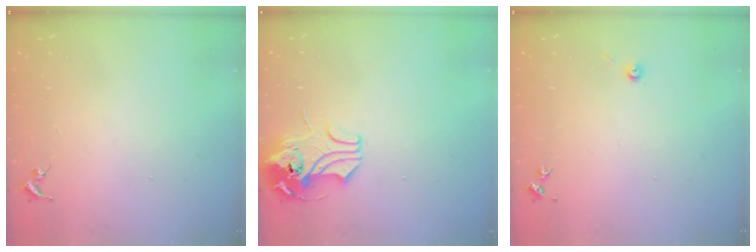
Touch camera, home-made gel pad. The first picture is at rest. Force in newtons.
{"total": 12.2, "press": 12.1, "slide": 1.7}
{"total": 3.2, "press": 3.2, "slide": 0.3}